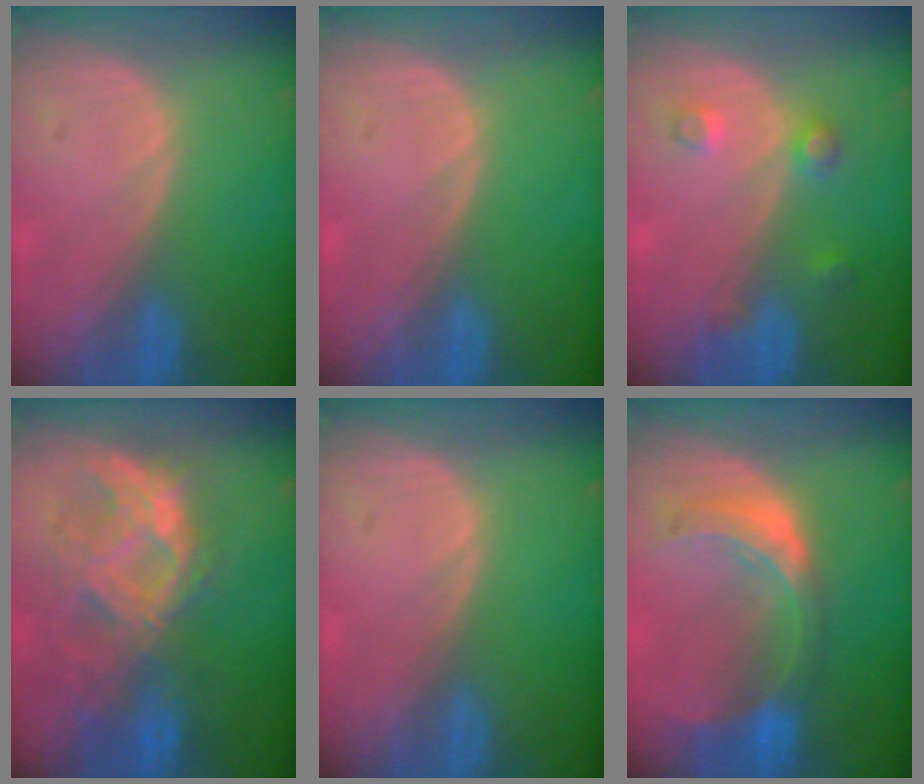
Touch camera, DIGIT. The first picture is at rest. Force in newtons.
{"total": 0.0}
{"total": 3.6, "press": 3.3, "slide": 1.3}
{"total": 9.6, "press": 8.9, "slide": 3.8}
{"total": 0.0}
{"total": 8.2, "press": 7.3, "slide": 3.8}